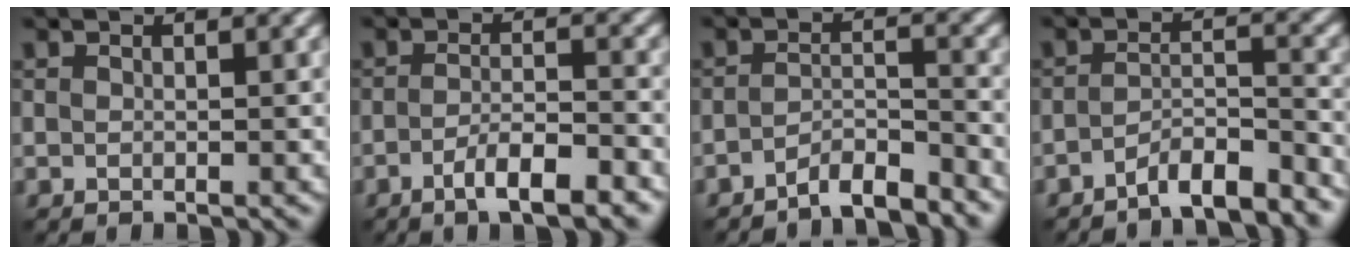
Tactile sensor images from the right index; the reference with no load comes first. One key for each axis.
{"total": 4.4, "fx": -2.6, "fy": 1.0, "fz": 3.3, "tx": -0.057, "ty": 0.005, "tz": -0.044}
{"total": 3.8, "fx": -3.5, "fy": 0.6, "fz": 1.4, "tx": -0.018, "ty": 0.011, "tz": -0.067}
{"total": 5.3, "fx": -4.5, "fy": 1.1, "fz": 2.6, "tx": -0.039, "ty": 0.007, "tz": -0.075}